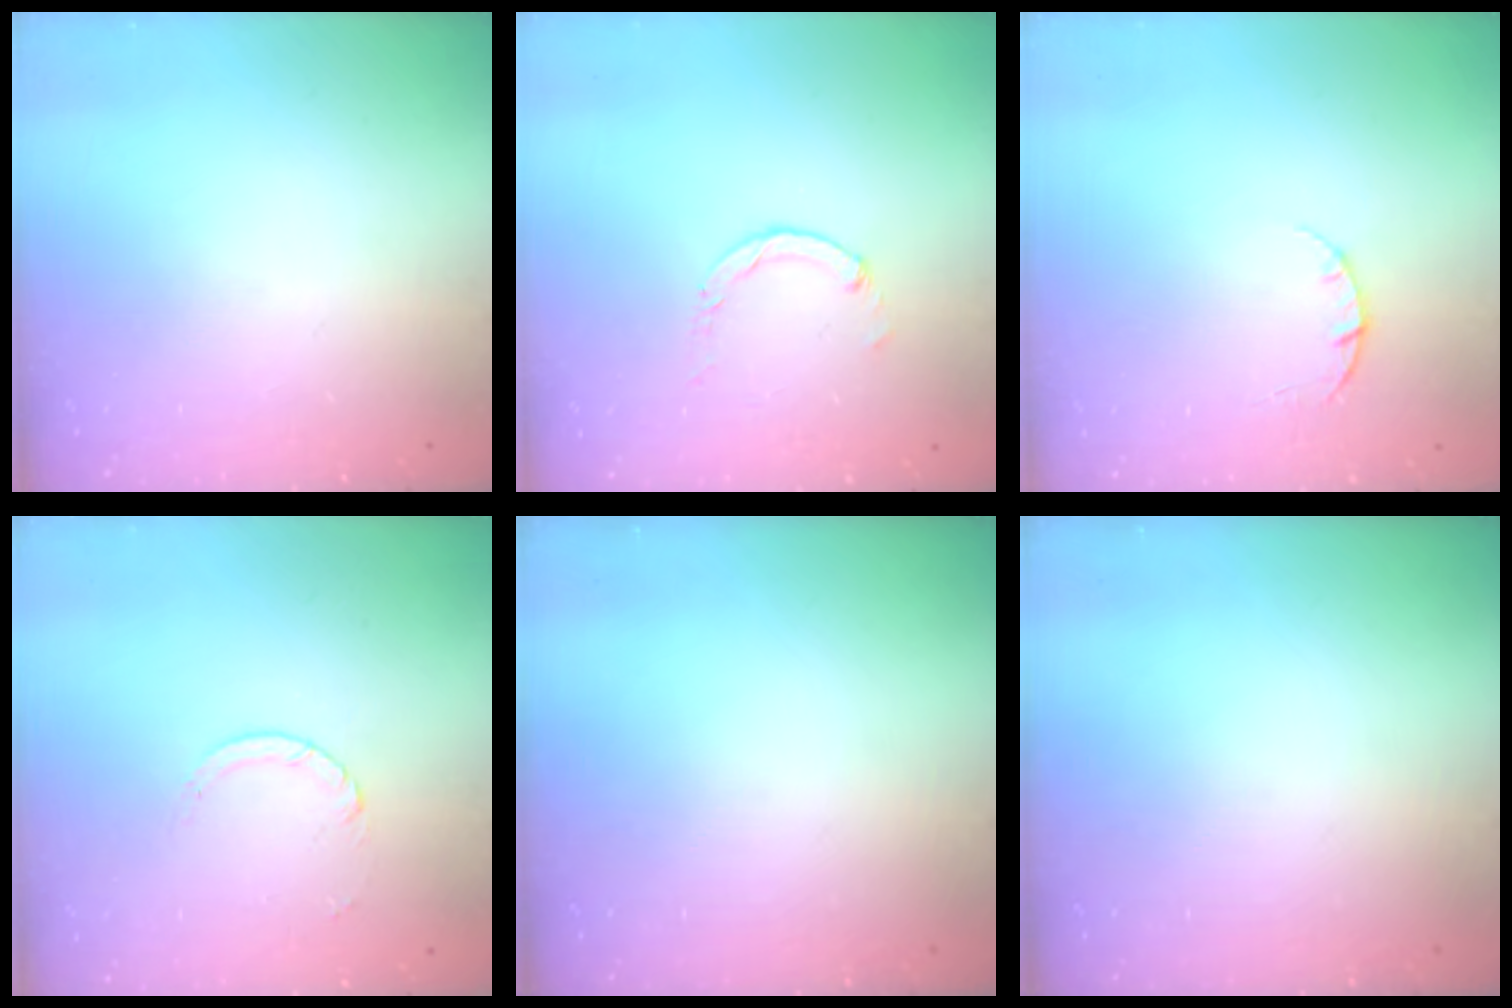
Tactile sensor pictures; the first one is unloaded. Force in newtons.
{"total": 1.1, "press": 1.1, "slide": 0.2}
{"total": 3.2, "press": 3.2, "slide": 0.3}
{"total": 2.5, "press": 2.4, "slide": 0.2}
{"total": 0.0}
{"total": 0.0}